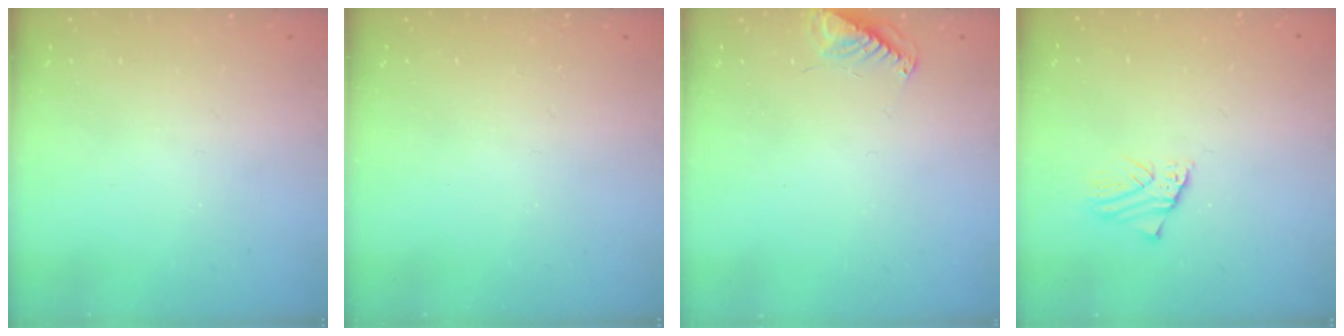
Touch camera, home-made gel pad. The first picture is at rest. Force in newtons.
{"total": 0.0}
{"total": 7.6, "press": 7.6, "slide": 0.6}
{"total": 1.8, "press": 1.8, "slide": 0.2}